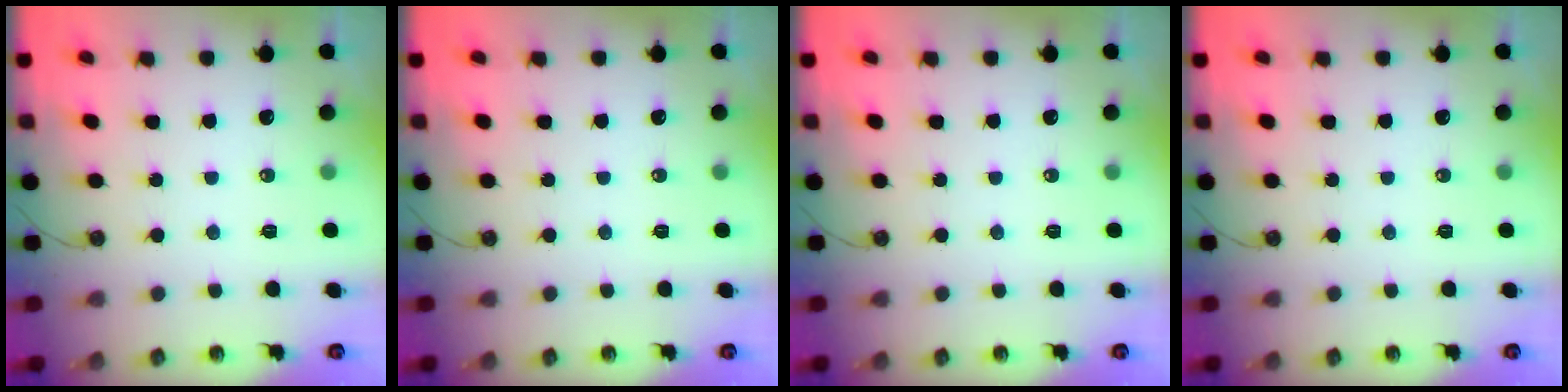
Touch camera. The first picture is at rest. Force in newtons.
{"total": 0.0}
{"total": 0.0}
{"total": 0.0}